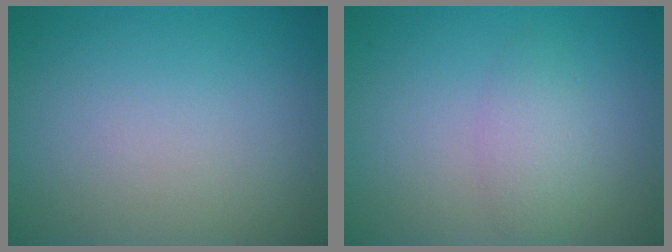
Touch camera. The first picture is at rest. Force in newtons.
{"total": 2.2, "press": 2.2, "slide": 0.0}